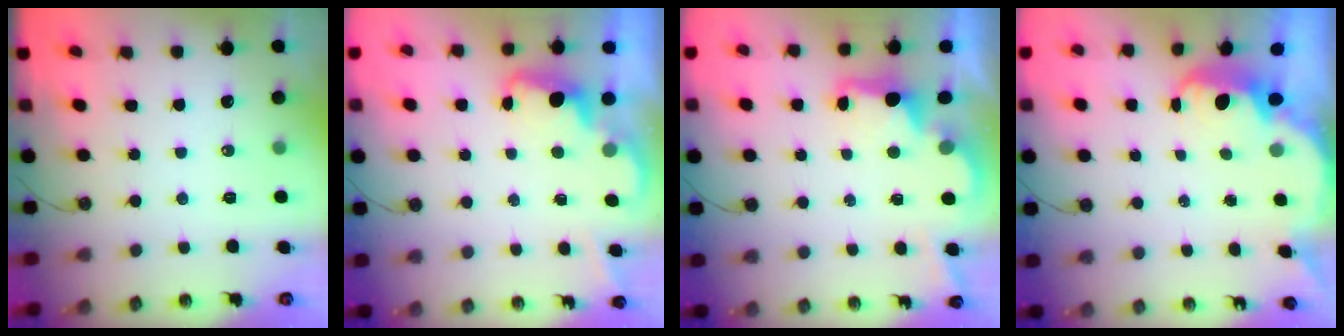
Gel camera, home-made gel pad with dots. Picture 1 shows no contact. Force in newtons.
{"total": 2.3, "press": 2.2, "slide": 0.5}
{"total": 2.7, "press": 2.6, "slide": 0.8}
{"total": 2.8, "press": 2.8, "slide": 0.6}